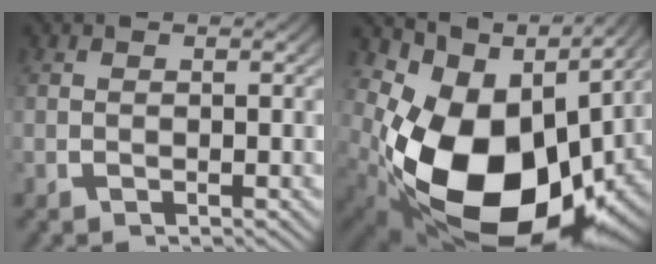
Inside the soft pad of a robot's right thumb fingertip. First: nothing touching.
{"total": 20.2, "force": [-1.9, 12.3, 15.9], "torque": [-0.291, -0.077, 0.010]}